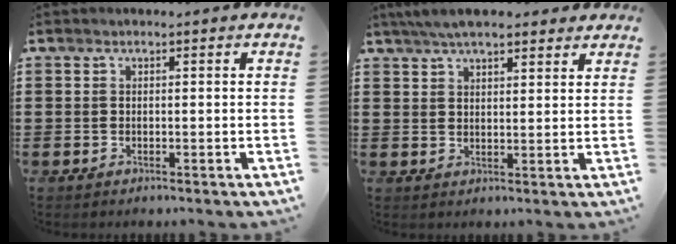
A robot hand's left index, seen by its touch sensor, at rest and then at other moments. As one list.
[{"total": 5.5, "force": [4.6, 1.3, 2.6], "torque": [-0.062, 0.000, 0.086]}]